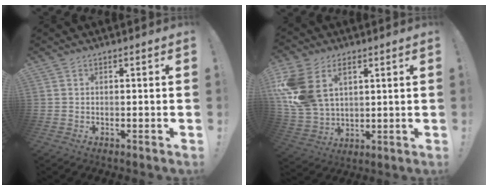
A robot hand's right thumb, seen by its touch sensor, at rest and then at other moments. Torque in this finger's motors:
{"motor_torque": [1.46, 3.55, 0.78, -0.22, 0.16]}